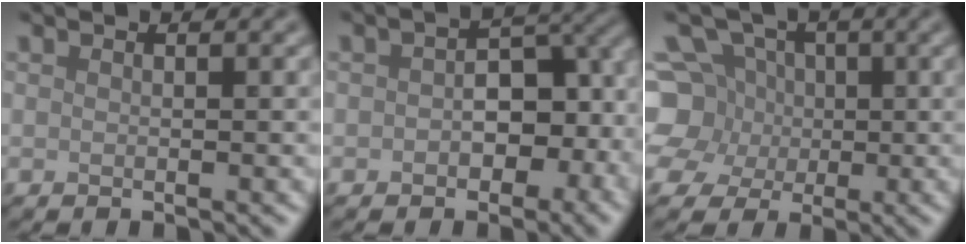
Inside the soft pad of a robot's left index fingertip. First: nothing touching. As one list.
[{"total": 7.0, "force": [-0.6, 4.3, 5.4], "torque": [-0.060, 0.006, -0.015]}, {"total": 10.1, "force": [0.9, 9.2, 4.1], "torque": [-0.101, 0.032, -0.019]}]